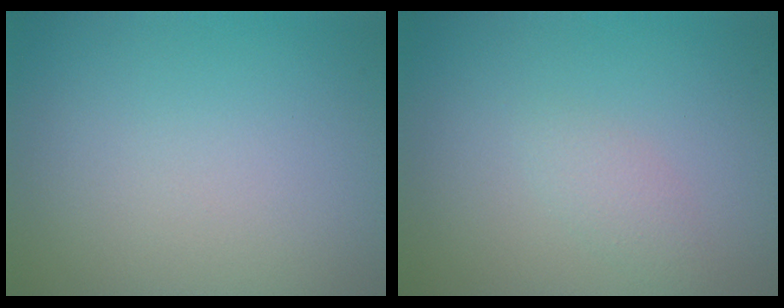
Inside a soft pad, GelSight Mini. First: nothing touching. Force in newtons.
{"total": 1.2, "press": 1.2, "slide": 0.0}